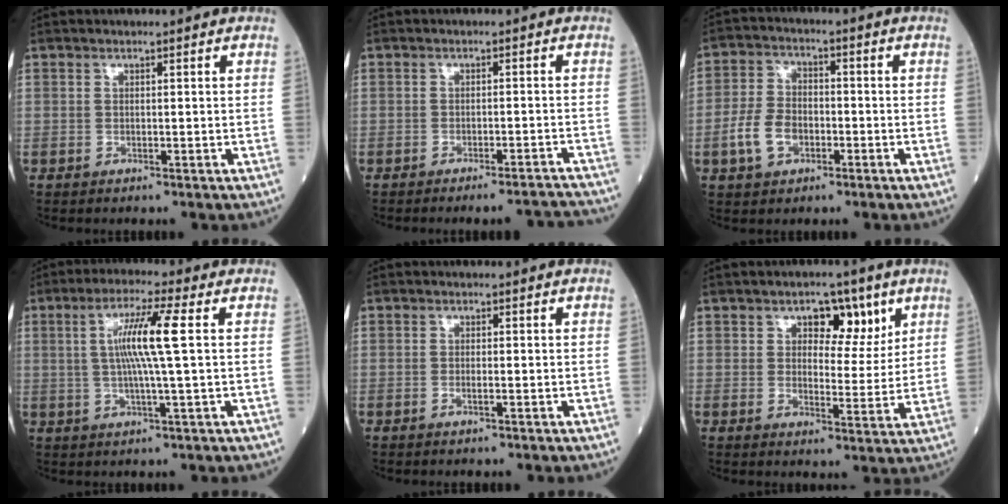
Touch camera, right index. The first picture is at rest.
{"total": 6.4, "force": [-6.3, -0.2, 1.3], "torque": [0.001, 0.003, -0.079]}
{"total": 6.8, "force": [-2.5, 4.3, 4.6], "torque": [-0.106, 0.011, -0.049]}
{"total": 8.4, "force": [1.4, -0.8, 8.2], "torque": [-0.159, 0.004, 0.026]}
{"total": 0.8, "force": [-0.4, -0.2, 0.7], "torque": [-0.014, -0.001, -0.008]}
{"total": 6.6, "force": [3.4, 3.5, 4.4], "torque": [-0.051, 0.003, 0.048]}